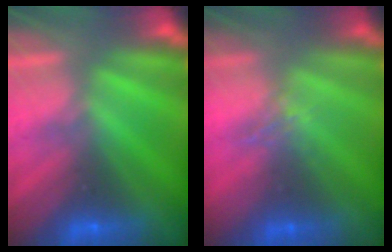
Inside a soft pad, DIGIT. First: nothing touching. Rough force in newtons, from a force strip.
{"total": 1.0}